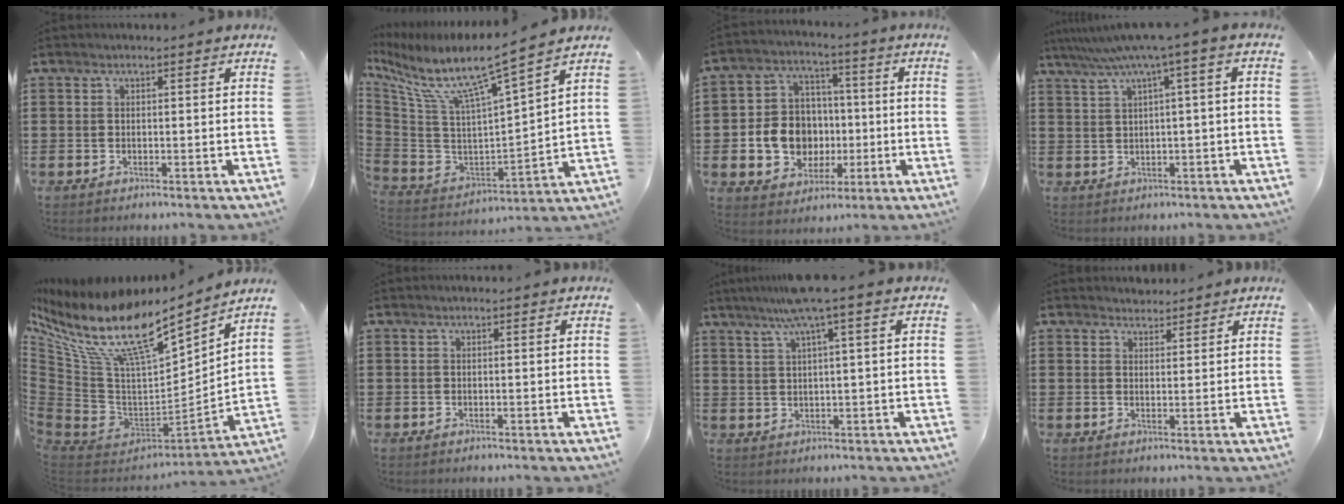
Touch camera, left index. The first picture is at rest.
{"total": 9.2, "force": [6.6, 0.3, 6.5], "torque": [-0.151, -0.062, 0.101]}
{"total": 9.5, "force": [-1.2, 8.6, 3.7], "torque": [-0.089, 0.018, -0.014]}
{"total": 5.1, "force": [1.6, -0.7, 4.8], "torque": [-0.094, -0.022, 0.021]}
{"total": 15.1, "force": [10.2, 4.7, 10.0], "torque": [-0.227, -0.073, 0.170]}
{"total": 0.0}
{"total": 6.0, "force": [3.2, -0.7, 5.0], "torque": [-0.104, 0.001, 0.053]}
{"total": 2.0, "force": [1.9, 0.6, -0.2], "torque": [-0.001, 0.003, 0.036]}